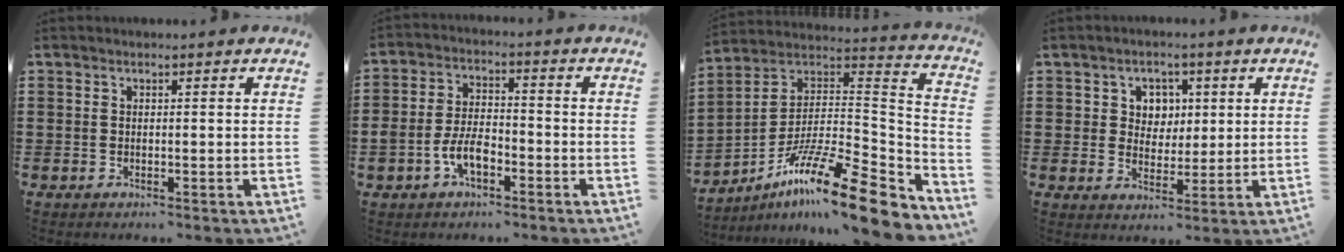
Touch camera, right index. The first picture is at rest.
{"total": 5.6, "force": [-2.5, 3.0, 4.0], "torque": [-0.103, -0.001, -0.055]}
{"total": 16.4, "force": [-11.5, 2.2, 11.6], "torque": [-0.200, 0.023, -0.205]}
{"total": 4.2, "force": [1.4, 3.8, 1.1], "torque": [-0.033, 0.011, 0.021]}